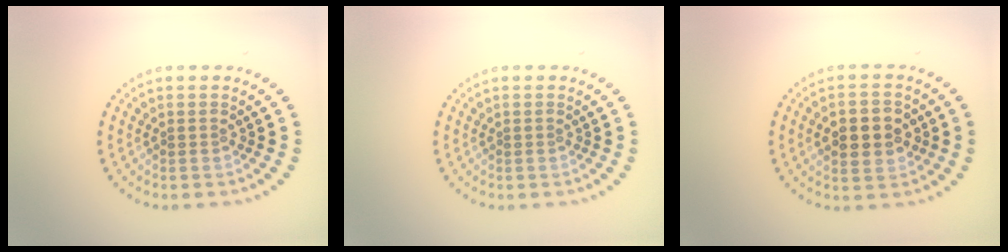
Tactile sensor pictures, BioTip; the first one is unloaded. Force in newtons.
{"total": 0.0}
{"total": 4.6, "press": 4.6, "slide": 0.2}